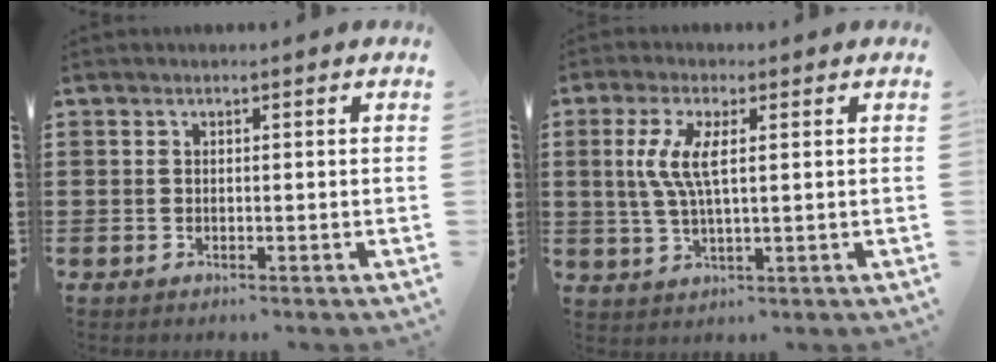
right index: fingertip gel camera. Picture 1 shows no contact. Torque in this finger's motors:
{"motor_torque": [0.94, -0.17, 0.49, 0.21]}